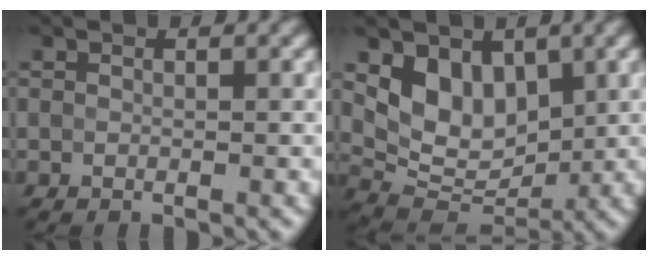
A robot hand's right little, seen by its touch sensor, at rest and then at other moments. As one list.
[{"total": 5.4, "force": [2.1, 3.7, 3.3], "torque": [-0.058, -0.012, 0.037]}]